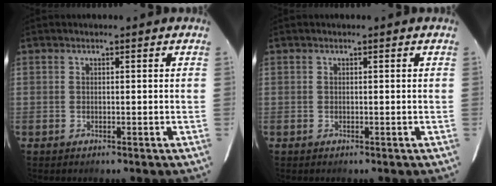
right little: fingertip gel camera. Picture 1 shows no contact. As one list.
[{"total": 0.0}]